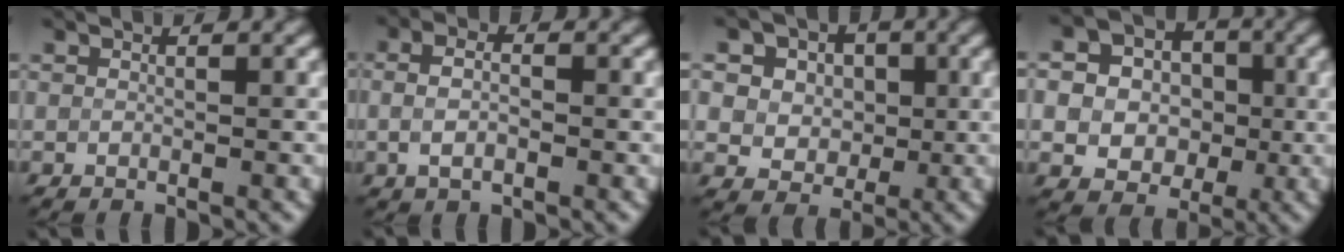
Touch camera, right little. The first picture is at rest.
{"total": 2.7, "force": [-0.2, 1.4, 2.3], "torque": [-0.048, 0.004, -0.007]}
{"total": 7.5, "force": [2.5, 6.2, 3.4], "torque": [-0.057, 0.035, 0.025]}
{"total": 9.2, "force": [-0.4, 8.3, 4.1], "torque": [-0.077, 0.005, -0.023]}